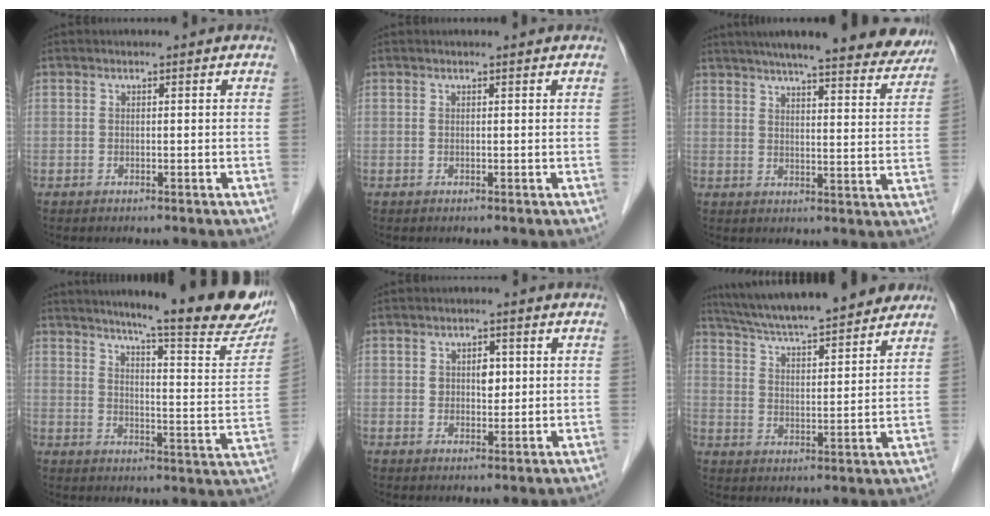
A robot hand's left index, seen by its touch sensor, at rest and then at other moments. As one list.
[{"total": 0.8, "force": [0.7, 0.0, 0.2], "torque": [-0.009, 0.003, 0.008]}, {"total": 23.3, "force": [20.3, 3.2, 10.9], "torque": [-0.156, -0.008, 0.250]}, {"total": 22.1, "force": [18.4, 1.1, 12.2], "torque": [-0.165, -0.058, 0.226]}, {"total": 2.7, "force": [0.6, 1.8, 1.9], "torque": [-0.027, 0.003, 0.011]}, {"total": 20.3, "force": [17.7, 2.7, 9.4], "torque": [-0.158, 0.031, 0.263]}]